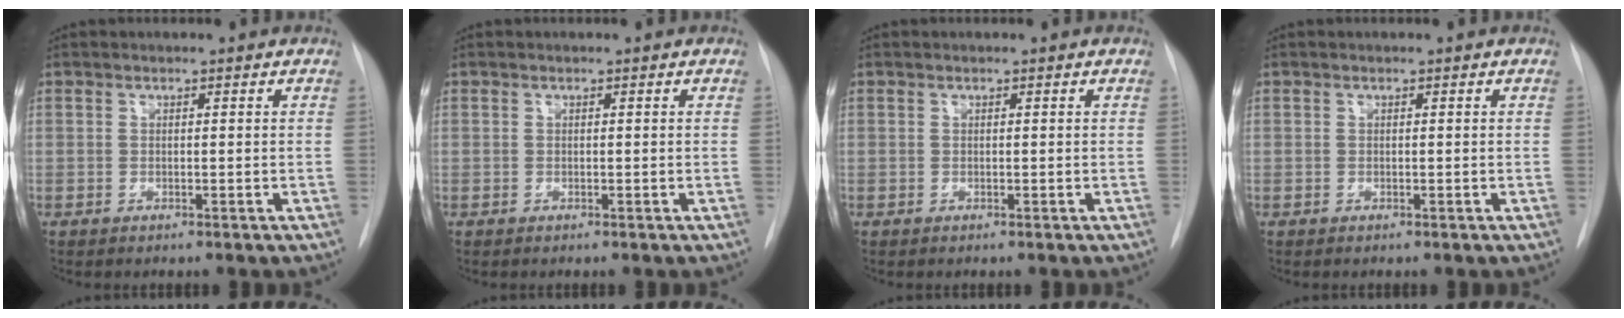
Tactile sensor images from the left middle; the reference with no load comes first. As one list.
[{"total": 0.0}, {"total": 0.0}, {"total": 0.0}]